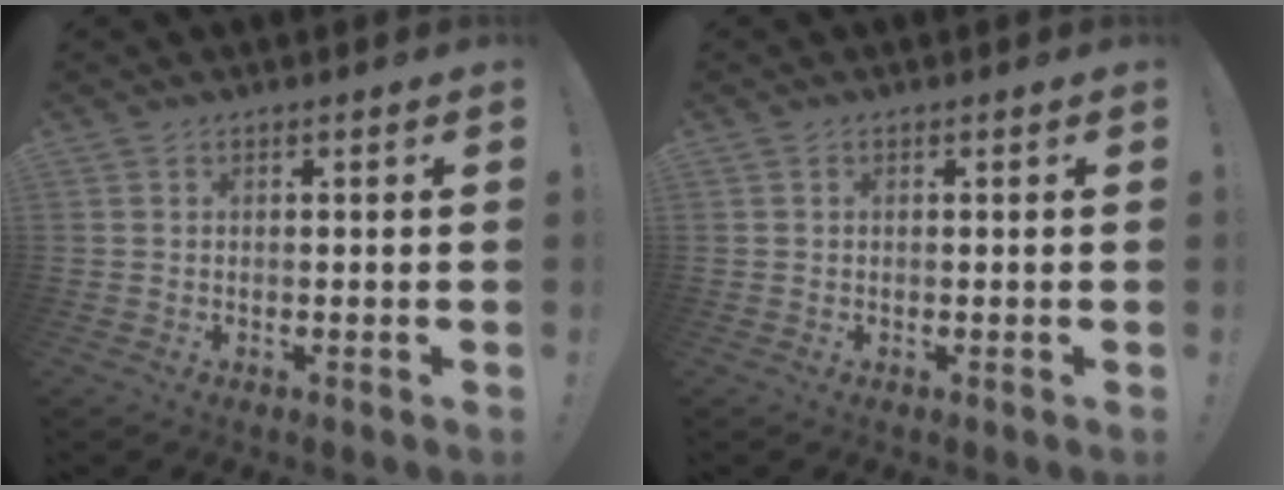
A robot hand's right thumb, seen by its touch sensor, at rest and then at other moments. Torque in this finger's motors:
{"motor_torque": [-0.01, 0.16, 0.00, -0.28, 0.00]}